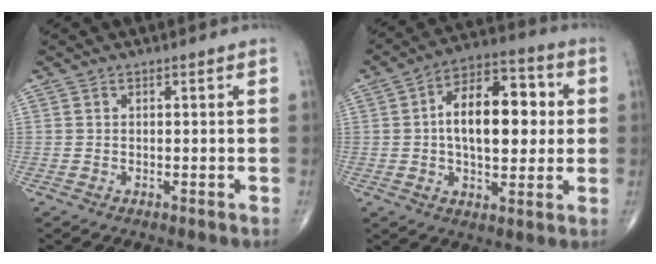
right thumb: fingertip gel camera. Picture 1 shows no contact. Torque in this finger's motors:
{"motor_torque": [0.22, 0.76, 1.10, 0.05, 0.12]}